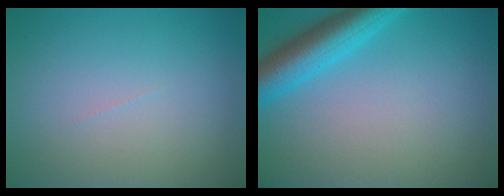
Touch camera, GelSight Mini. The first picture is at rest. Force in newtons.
{"total": 5.6, "press": 5.6, "slide": 0.3}